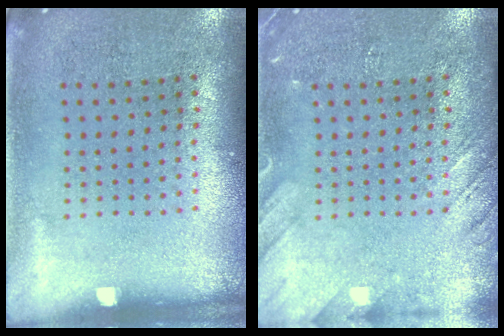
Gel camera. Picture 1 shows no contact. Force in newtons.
{"total": 2.1, "press": 2.1, "slide": 0.2}